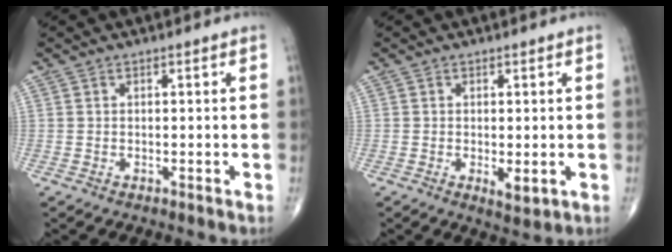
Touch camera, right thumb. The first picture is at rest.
{"total": 2.8, "force": [-0.5, 1.1, 2.5], "torque": [-0.037, -0.008, -0.004]}